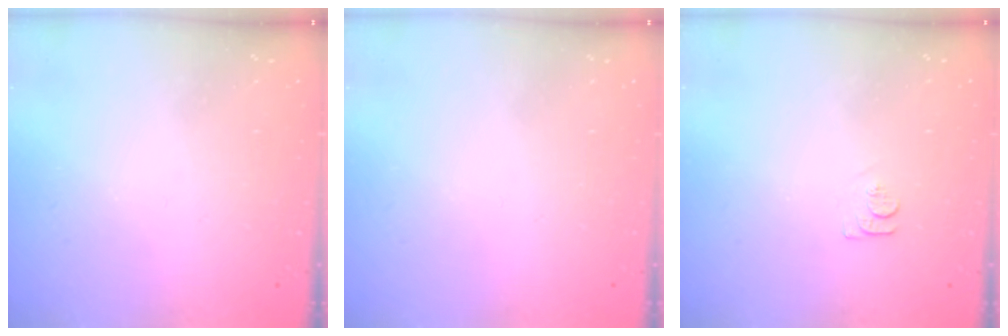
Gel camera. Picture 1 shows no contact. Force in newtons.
{"total": 1.7, "press": 1.7, "slide": 0.1}
{"total": 5.9, "press": 5.8, "slide": 0.7}